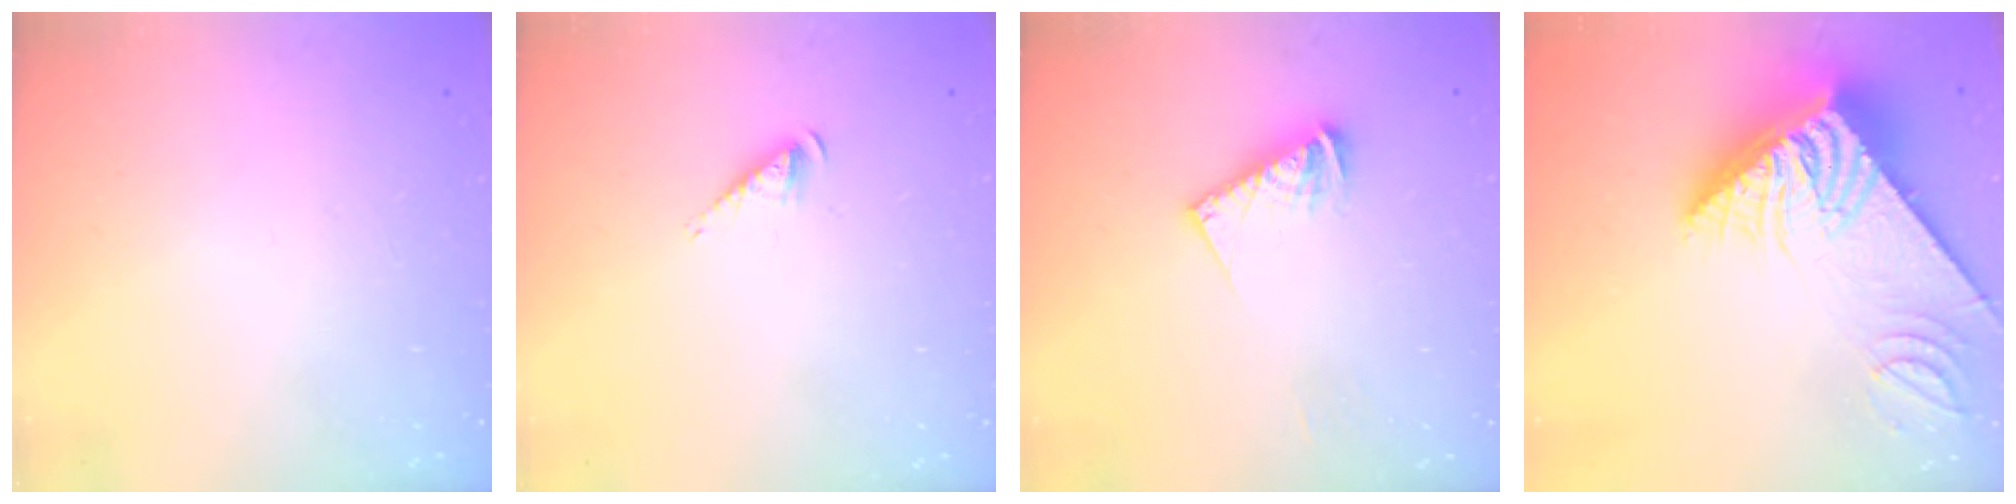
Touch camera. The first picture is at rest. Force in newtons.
{"total": 3.3, "press": 3.3, "slide": 0.5}
{"total": 9.9, "press": 9.8, "slide": 1.0}
{"total": 14.6, "press": 14.5, "slide": 1.5}